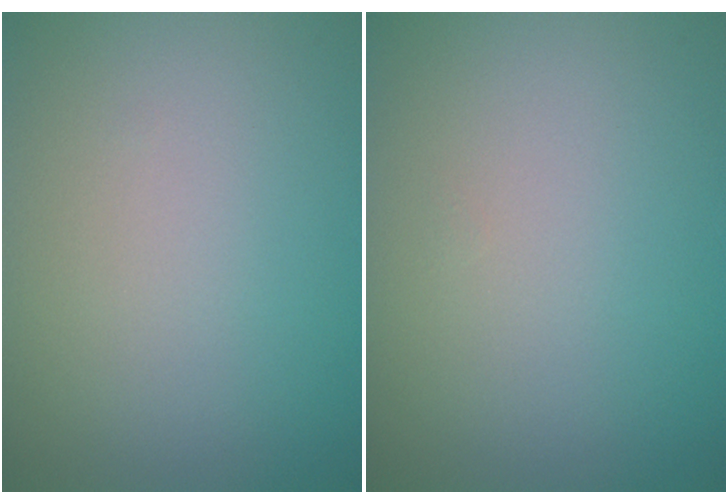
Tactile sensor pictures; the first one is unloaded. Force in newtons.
{"total": 0.0}